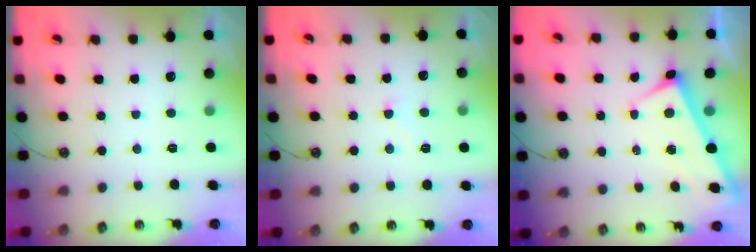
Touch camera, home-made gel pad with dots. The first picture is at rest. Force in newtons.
{"total": 2.7, "press": 2.7, "slide": 0.5}
{"total": 1.8, "press": 1.8, "slide": 0.1}